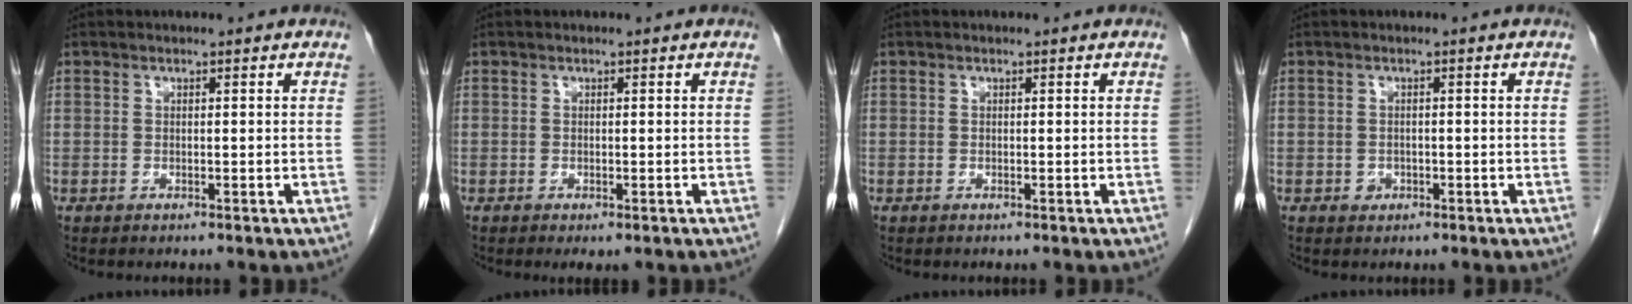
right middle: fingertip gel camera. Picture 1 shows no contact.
{"total": 1.1, "force": [-0.6, 0.3, 0.9], "torque": [-0.009, -0.006, -0.005]}
{"total": 0.0}
{"total": 1.2, "force": [-0.5, 1.0, 0.4], "torque": [-0.005, 0.004, -0.005]}